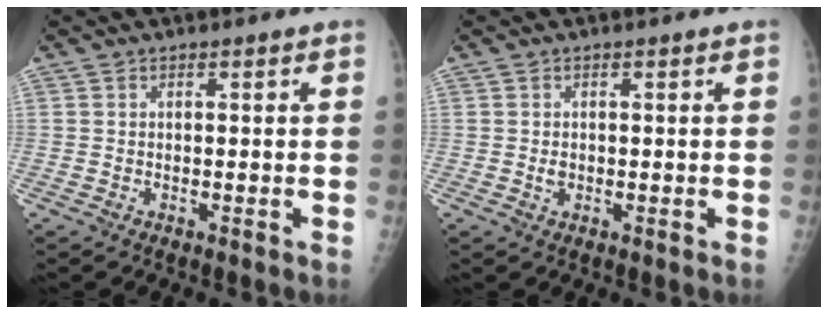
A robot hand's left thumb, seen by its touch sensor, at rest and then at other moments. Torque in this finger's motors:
{"motor_torque": [-0.06, 0.16, 0.08, 0.15, 0.00]}